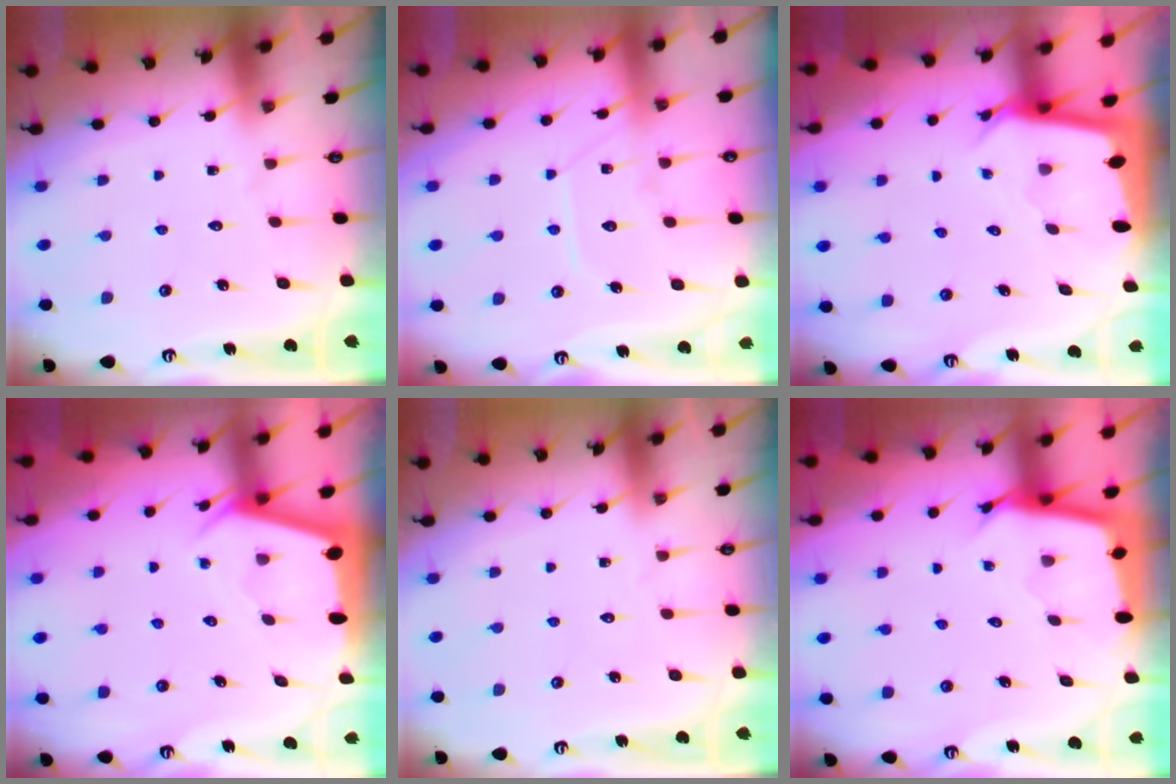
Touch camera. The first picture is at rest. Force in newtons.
{"total": 9.6, "press": 9.5, "slide": 0.9}
{"total": 2.6, "press": 2.6, "slide": 0.2}
{"total": 2.5, "press": 2.5, "slide": 0.2}
{"total": 0.0}
{"total": 2.7, "press": 2.7, "slide": 0.1}